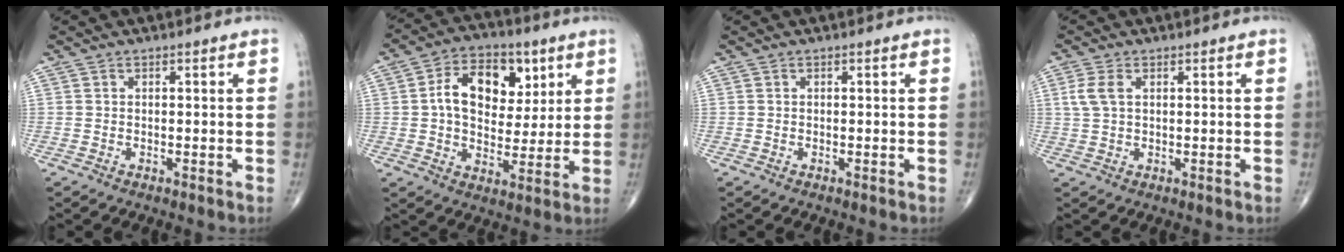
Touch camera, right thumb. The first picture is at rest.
{"total": 14.2, "force": [3.8, 9.6, 9.8], "torque": [-0.114, 0.000, 0.059]}
{"total": 0.0}
{"total": 3.7, "force": [1.1, 2.1, 2.9], "torque": [-0.074, 0.008, 0.023]}